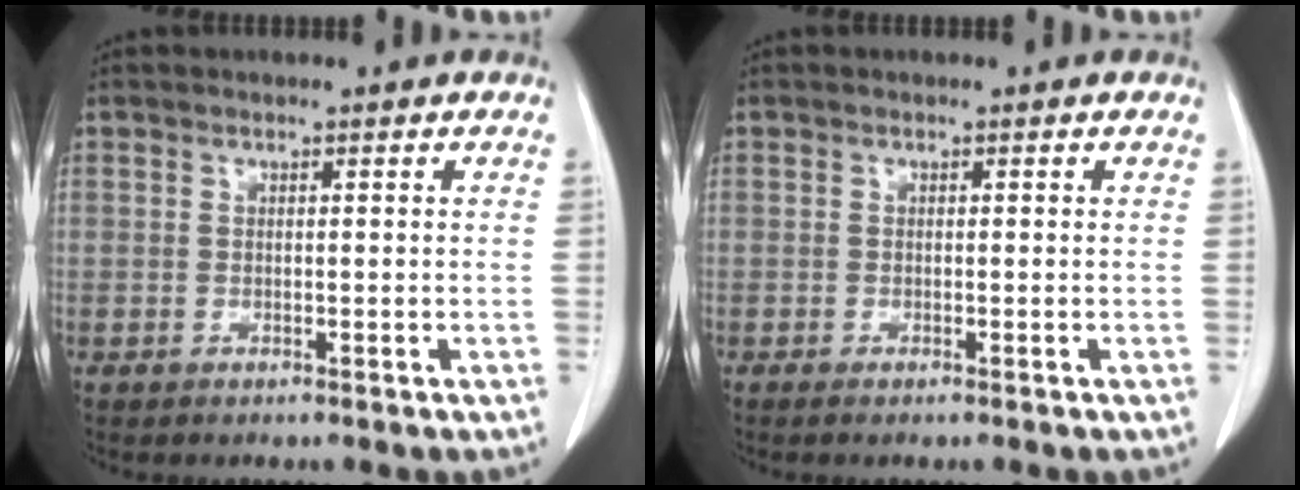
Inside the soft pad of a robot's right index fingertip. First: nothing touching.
{"total": 0.6, "force": [-0.4, 0.0, 0.4], "torque": [-0.009, -0.001, -0.008]}